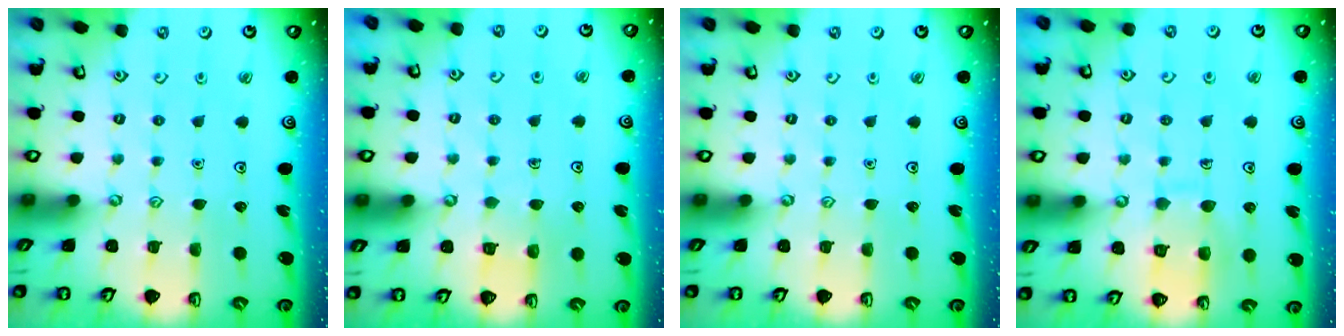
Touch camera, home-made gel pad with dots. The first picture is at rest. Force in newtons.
{"total": 4.0, "press": 4.0, "slide": 0.2}
{"total": 0.0}
{"total": 9.3, "press": 9.3, "slide": 0.8}